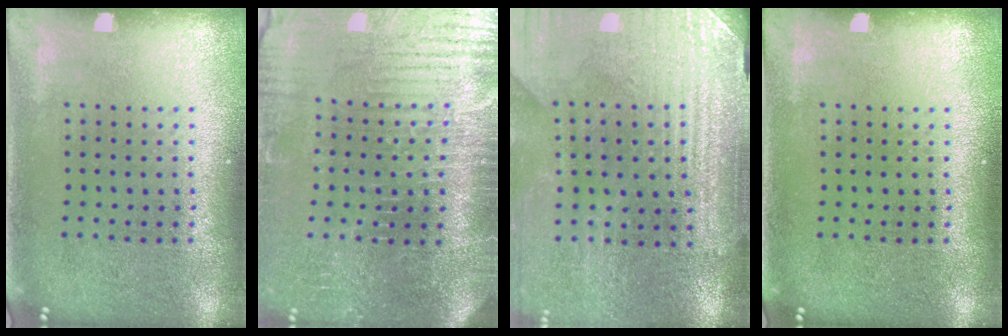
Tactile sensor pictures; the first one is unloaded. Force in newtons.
{"total": 4.5, "press": 4.3, "slide": 1.2}
{"total": 3.4, "press": 3.4, "slide": 0.3}
{"total": 0.0}